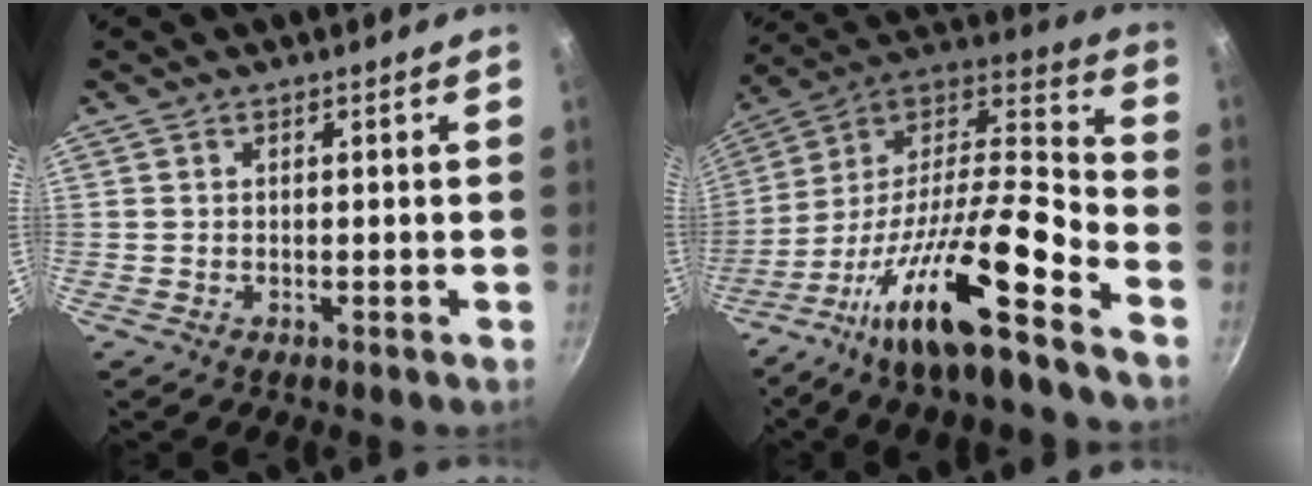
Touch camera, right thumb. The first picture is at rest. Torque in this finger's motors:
{"motor_torque": [0.77, -0.21, 1.40, -1.37, 0.23]}